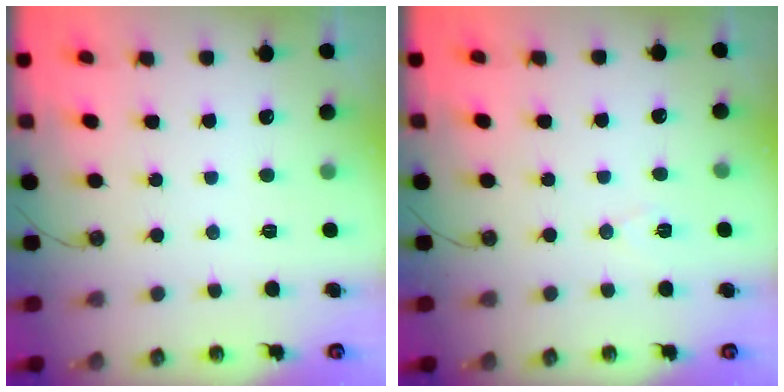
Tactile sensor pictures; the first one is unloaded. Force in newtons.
{"total": 6.6, "press": 4.9, "slide": 4.5}